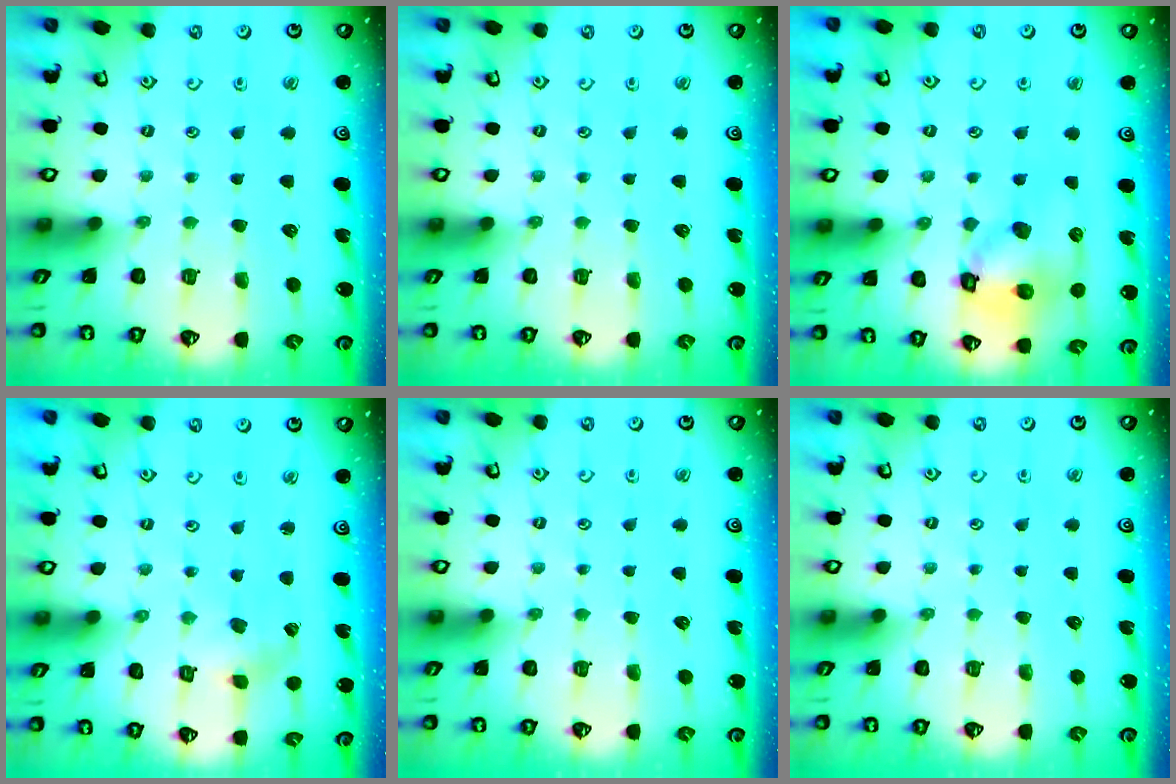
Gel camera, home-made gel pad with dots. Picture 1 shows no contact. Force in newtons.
{"total": 0.0}
{"total": 14.6, "press": 14.4, "slide": 2.2}
{"total": 1.4, "press": 1.4, "slide": 0.1}
{"total": 0.0}
{"total": 0.0}